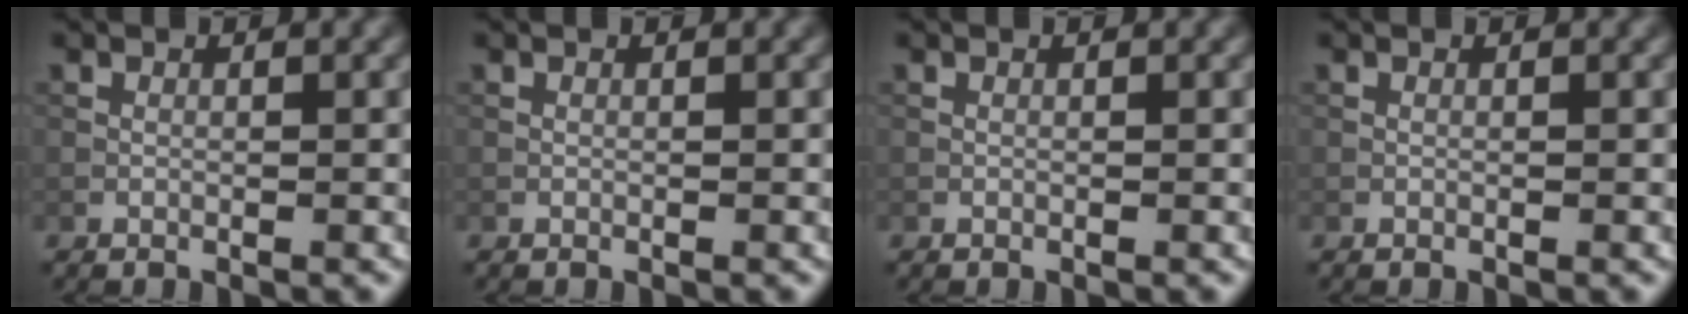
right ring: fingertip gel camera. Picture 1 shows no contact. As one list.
[{"total": 0.0}, {"total": 0.0}, {"total": 0.0}]